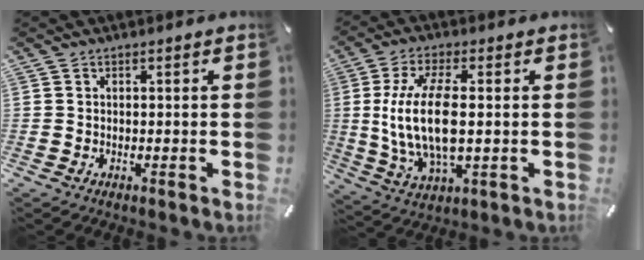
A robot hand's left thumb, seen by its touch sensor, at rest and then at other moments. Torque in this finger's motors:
{"motor_torque": [2.52, 2.49, 2.14, -0.33, 0.55]}